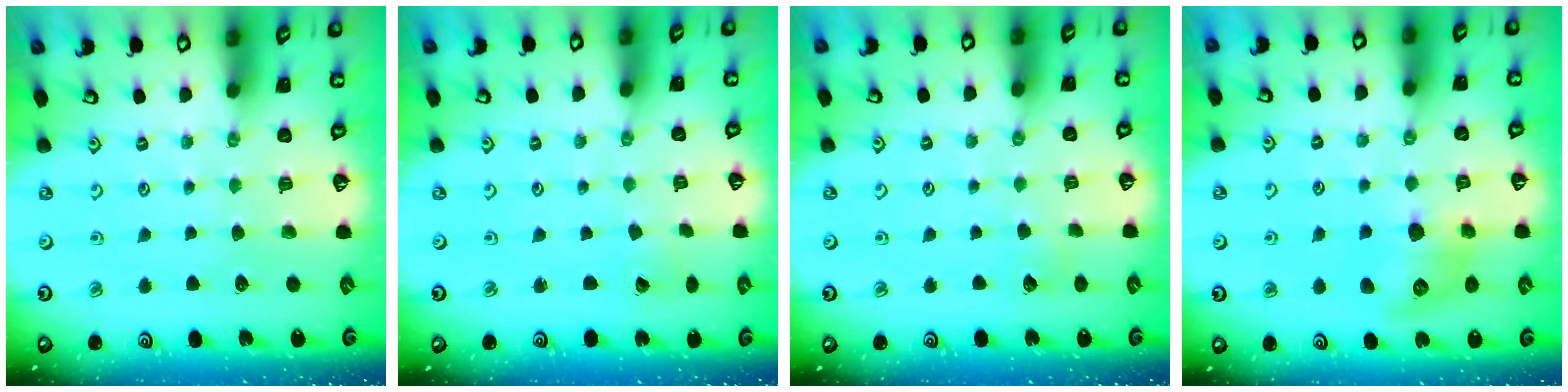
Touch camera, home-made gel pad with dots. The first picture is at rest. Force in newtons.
{"total": 1.5, "press": 1.5, "slide": 0.2}
{"total": 2.7, "press": 2.7, "slide": 0.3}
{"total": 12.2, "press": 12.1, "slide": 0.9}